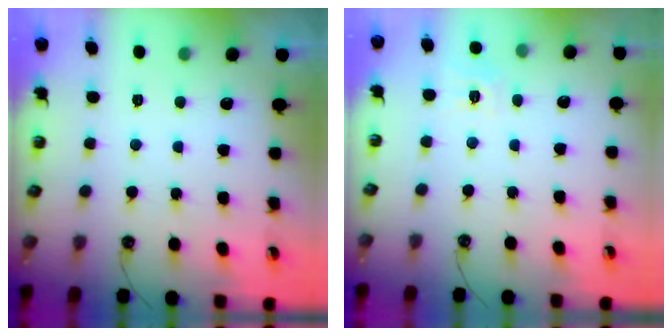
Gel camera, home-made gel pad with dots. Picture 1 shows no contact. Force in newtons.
{"total": 7.2, "press": 7.2, "slide": 0.8}